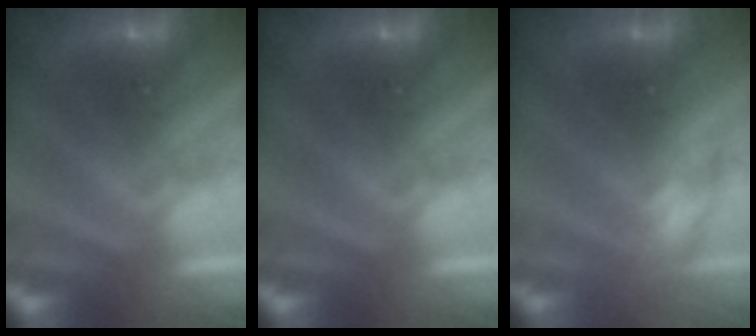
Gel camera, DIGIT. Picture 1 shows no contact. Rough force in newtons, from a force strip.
{"total": 0.0}
{"total": 2.3}